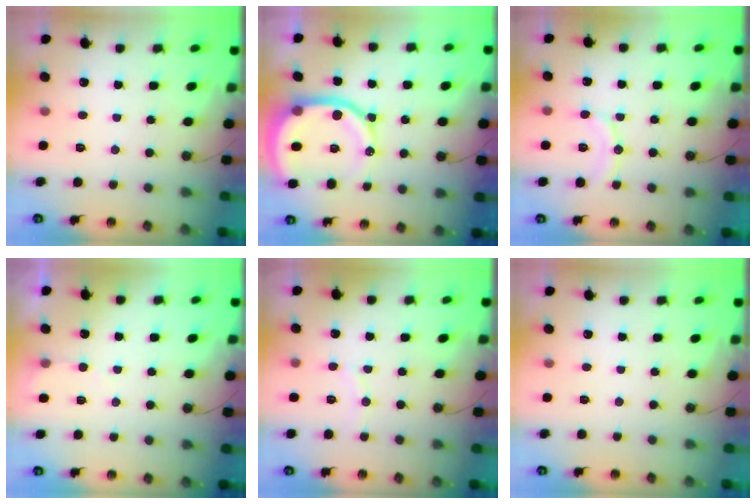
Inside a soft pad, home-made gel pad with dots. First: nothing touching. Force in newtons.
{"total": 16.6, "press": 16.4, "slide": 2.2}
{"total": 9.7, "press": 9.7, "slide": 1.1}
{"total": 3.0, "press": 3.0, "slide": 0.3}
{"total": 4.8, "press": 4.8, "slide": 0.6}
{"total": 0.0}